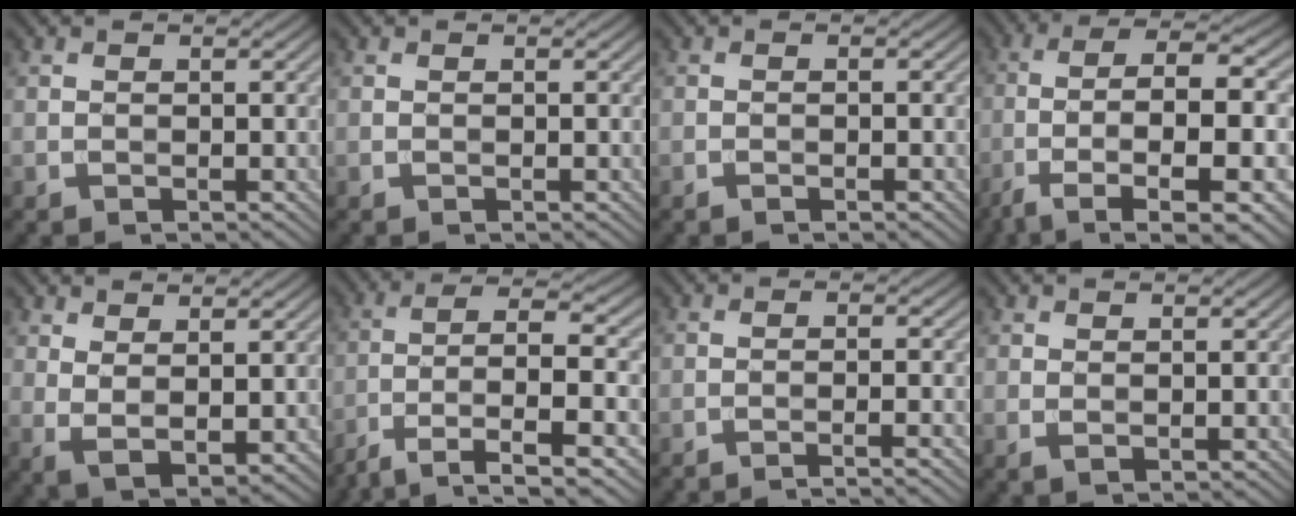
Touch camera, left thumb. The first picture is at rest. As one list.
[{"total": 0.0}, {"total": 0.9, "force": [-0.7, 0.0, 0.7], "torque": [-0.011, 0.001, -0.012]}, {"total": 11.3, "force": [-4.1, 3.3, 10.0], "torque": [-0.184, 0.002, -0.068]}, {"total": 4.0, "force": [2.0, 1.4, 3.2], "torque": [-0.077, -0.012, 0.047]}, {"total": 9.4, "force": [-4.6, 2.8, 7.7], "torque": [-0.141, -0.006, -0.082]}, {"total": 3.4, "force": [-2.1, 0.2, 2.7], "torque": [-0.039, 0.012, -0.050]}, {"total": 0.9, "force": [0.3, 0.5, 0.8], "torque": [-0.017, -0.002, 0.010]}]